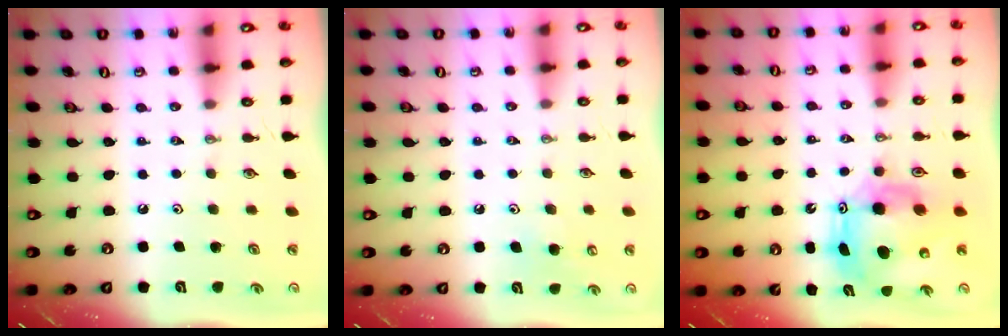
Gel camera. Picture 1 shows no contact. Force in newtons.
{"total": 6.9, "press": 6.8, "slide": 0.6}
{"total": 11.5, "press": 11.4, "slide": 1.1}